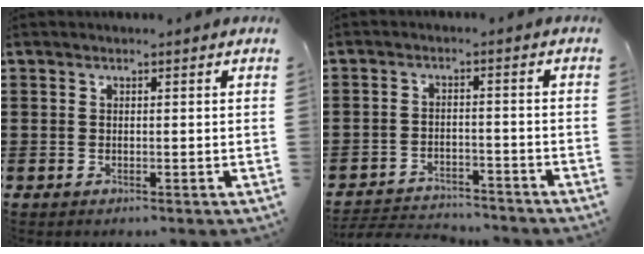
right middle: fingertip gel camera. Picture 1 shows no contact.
{"total": 3.5, "force": [-3.4, 0.5, 0.1], "torque": [-0.008, 0.004, -0.075]}